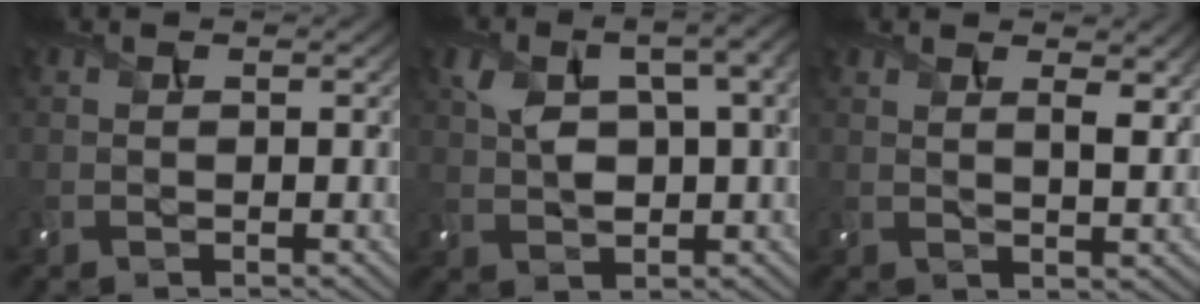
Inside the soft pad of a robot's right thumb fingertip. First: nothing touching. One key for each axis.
{"total": 8.6, "fx": 2.4, "fy": 4.1, "fz": 7.2, "tx": -0.148, "ty": 0.009, "tz": 0.044}
{"total": 3.6, "fx": 2.1, "fy": 1.0, "fz": 2.8, "tx": -0.055, "ty": -0.002, "tz": 0.038}